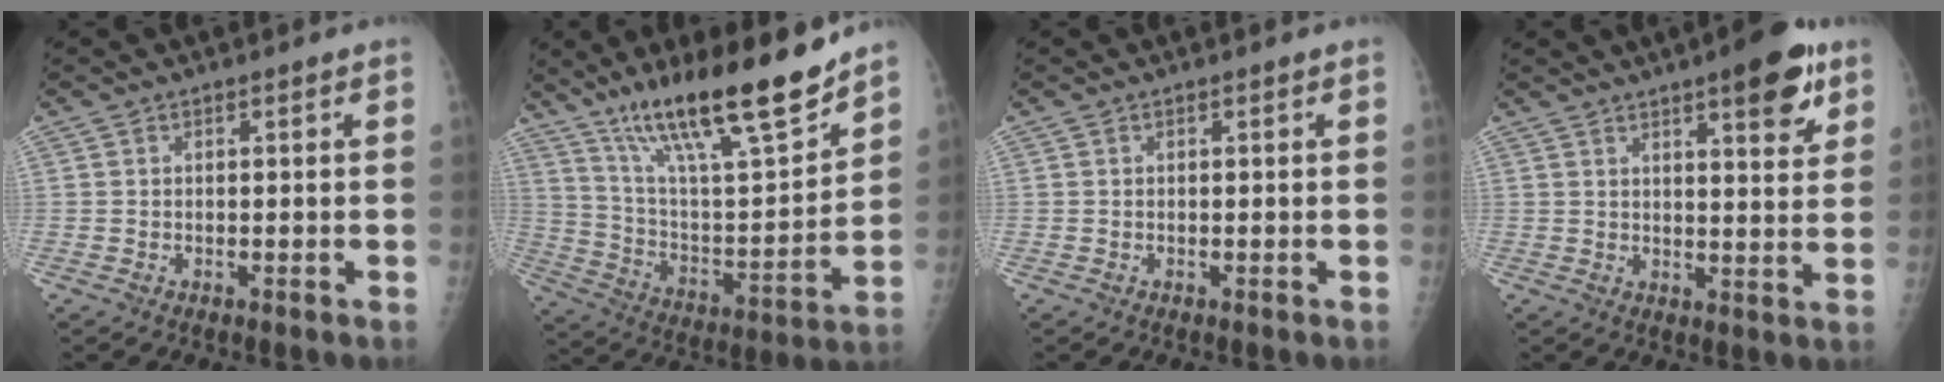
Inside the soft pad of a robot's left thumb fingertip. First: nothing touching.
{"total": 22.6, "force": [16.6, 3.9, 14.8], "torque": [-0.227, -0.077, 0.291]}
{"total": 0.0}
{"total": 10.2, "force": [5.9, 2.8, 7.8], "torque": [-0.083, -0.027, 0.075]}